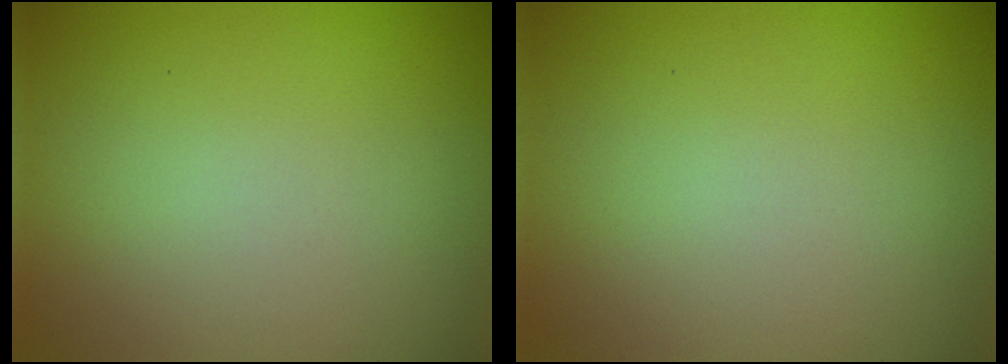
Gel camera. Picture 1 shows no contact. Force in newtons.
{"total": 0.0}